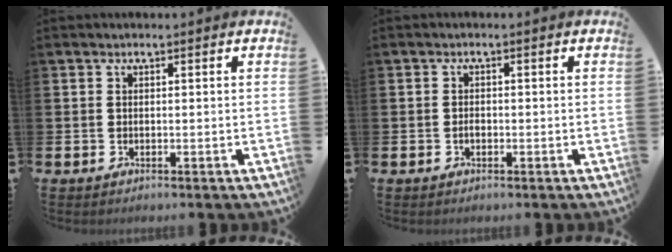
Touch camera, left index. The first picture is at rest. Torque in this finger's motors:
{"motor_torque": [0.03, 0.03, 0.00, 0.02]}